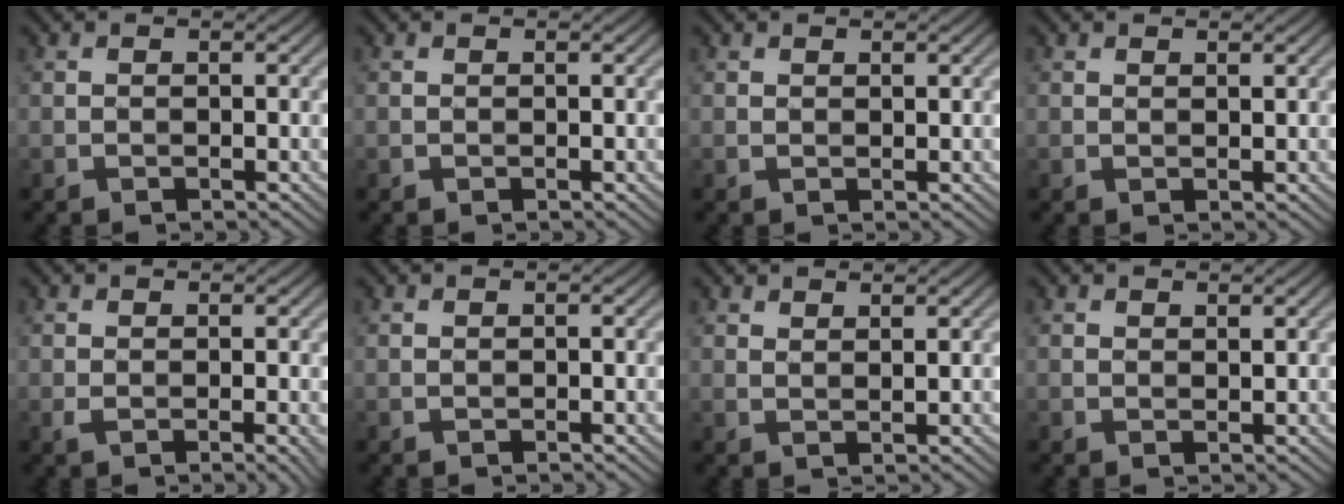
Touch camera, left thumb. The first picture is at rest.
{"total": 0.0}
{"total": 1.1, "force": [0.8, 0.5, 0.5], "torque": [-0.006, 0.002, 0.020]}
{"total": 1.2, "force": [0.9, 0.5, 0.6], "torque": [-0.008, 0.001, 0.021]}
{"total": 2.7, "force": [0.2, 0.9, 2.6], "torque": [-0.047, 0.003, 0.001]}
{"total": 0.0}
{"total": 2.5, "force": [2.1, 0.6, 1.3], "torque": [-0.016, -0.003, 0.037]}
{"total": 1.8, "force": [1.3, 0.8, 0.9], "torque": [-0.010, 0.000, 0.029]}